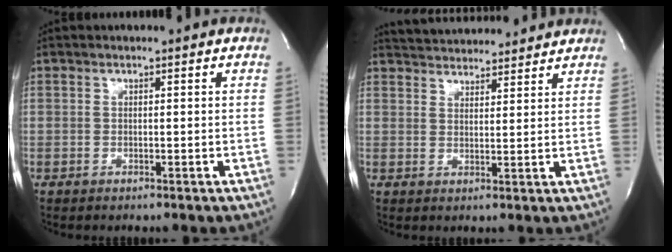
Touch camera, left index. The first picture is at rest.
{"total": 12.0, "force": [11.3, 2.4, 3.0], "torque": [-0.043, 0.026, 0.152]}